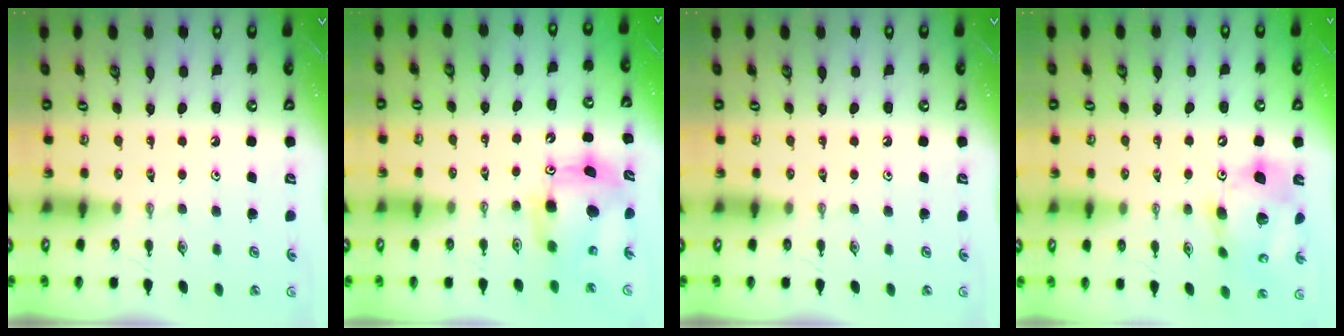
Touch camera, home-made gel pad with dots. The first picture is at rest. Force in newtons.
{"total": 9.1, "press": 9.0, "slide": 0.8}
{"total": 0.0}
{"total": 16.0, "press": 15.7, "slide": 3.1}